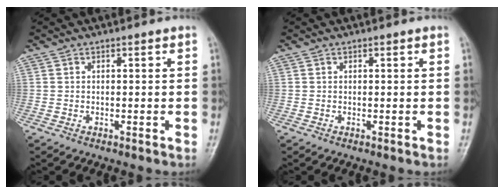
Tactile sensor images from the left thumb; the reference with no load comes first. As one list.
[{"total": 0.0}]